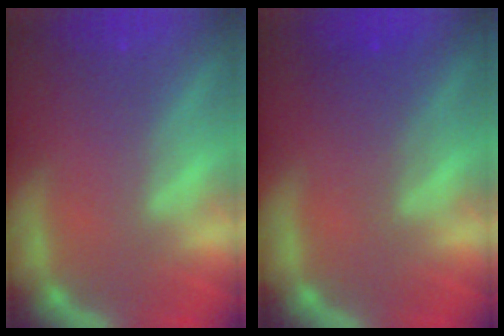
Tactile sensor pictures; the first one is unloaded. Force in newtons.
{"total": 2.4}